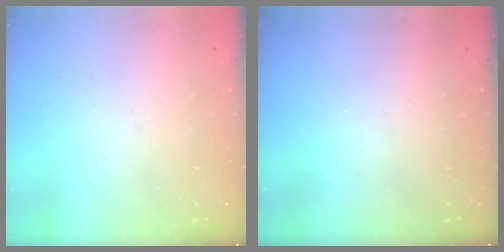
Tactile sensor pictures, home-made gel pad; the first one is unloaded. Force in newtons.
{"total": 0.0}